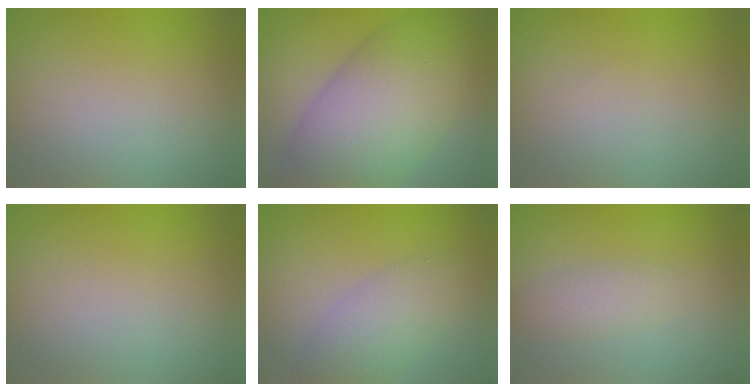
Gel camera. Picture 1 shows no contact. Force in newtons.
{"total": 10.6, "press": 10.6, "slide": 0.5}
{"total": 0.0}
{"total": 0.0}
{"total": 3.5, "press": 3.5, "slide": 0.1}
{"total": 2.0, "press": 2.0, "slide": 0.1}